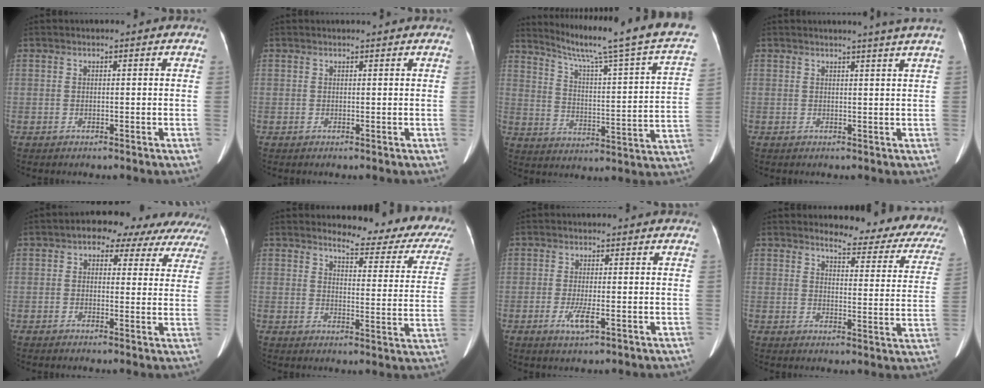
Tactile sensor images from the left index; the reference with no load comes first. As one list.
[{"total": 1.7, "force": [1.7, 0.0, 0.5], "torque": [-0.009, 0.014, 0.021]}, {"total": 24.2, "force": [19.8, -0.7, 14.0], "torque": [-0.214, -0.050, 0.258]}, {"total": 3.2, "force": [2.7, -1.0, 1.4], "torque": [-0.019, -0.004, 0.027]}, {"total": 11.3, "force": [8.6, 5.6, 4.7], "torque": [-0.032, 0.024, 0.084]}, {"total": 15.6, "force": [14.1, 2.9, 6.0], "torque": [-0.050, -0.066, 0.143]}, {"total": 3.0, "force": [-1.1, 0.5, 2.8], "torque": [-0.058, -0.007, -0.018]}, {"total": 15.4, "force": [14.0, 3.3, 5.3], "torque": [-0.036, -0.062, 0.137]}]